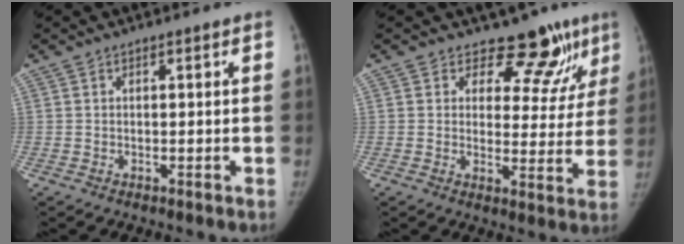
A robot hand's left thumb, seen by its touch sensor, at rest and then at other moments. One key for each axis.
{"total": 9.7, "fx": 7.6, "fy": 5.2, "fz": 3.0, "tx": 0.007, "ty": -0.055, "tz": 0.085}